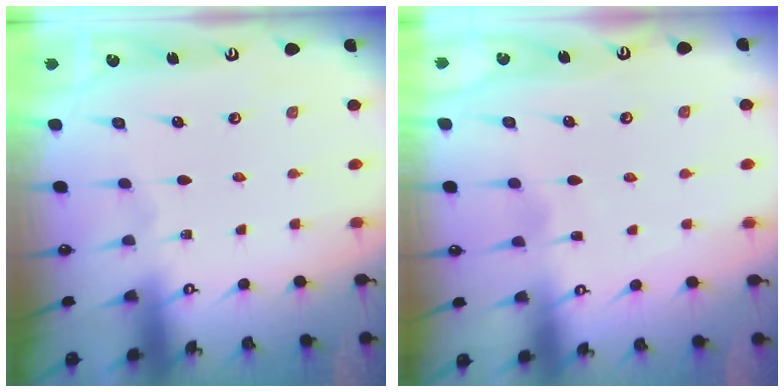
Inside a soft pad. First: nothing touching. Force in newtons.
{"total": 3.2, "press": 3.2, "slide": 0.4}